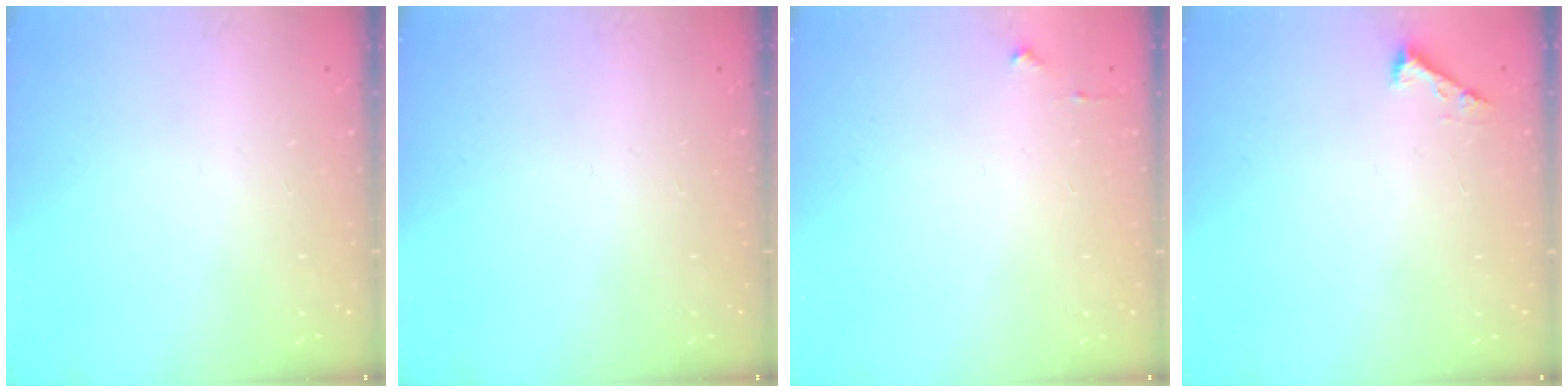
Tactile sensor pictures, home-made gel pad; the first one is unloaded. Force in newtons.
{"total": 0.0}
{"total": 2.7, "press": 2.6, "slide": 0.4}
{"total": 2.3, "press": 2.3, "slide": 0.3}